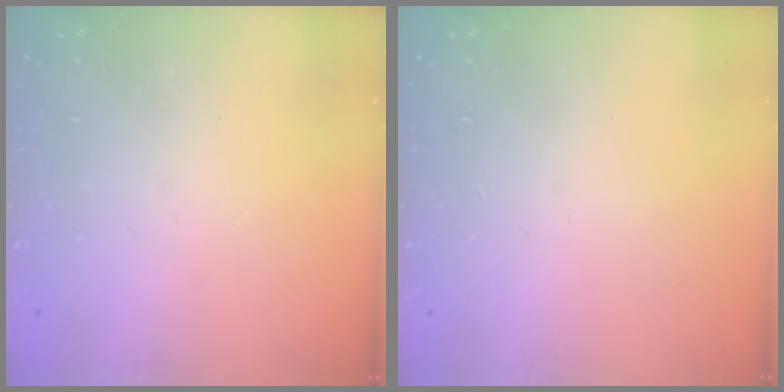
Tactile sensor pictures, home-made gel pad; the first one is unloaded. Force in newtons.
{"total": 0.0}